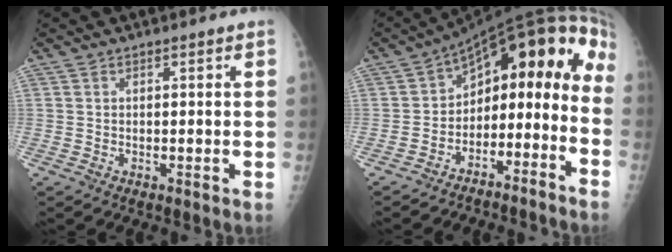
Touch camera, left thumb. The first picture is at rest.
{"total": 18.9, "force": [-7.5, 11.0, 13.4], "torque": [-0.171, 0.122, -0.119]}